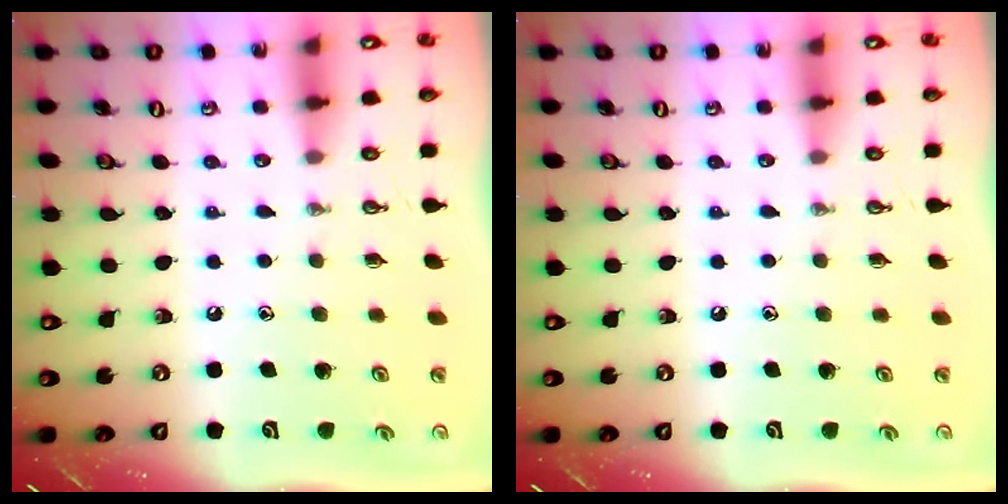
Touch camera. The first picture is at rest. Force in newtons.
{"total": 0.0}